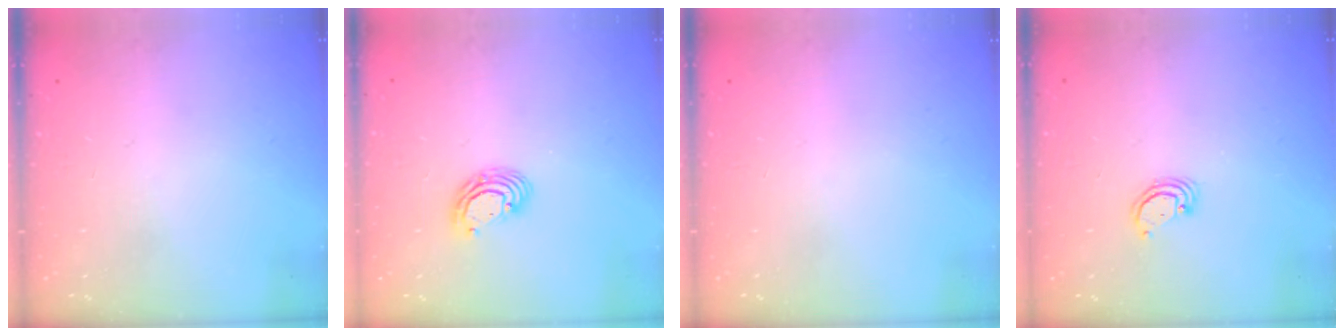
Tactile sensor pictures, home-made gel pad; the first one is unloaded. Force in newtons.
{"total": 5.6, "press": 5.6, "slide": 0.2}
{"total": 0.0}
{"total": 2.5, "press": 2.5, "slide": 0.2}